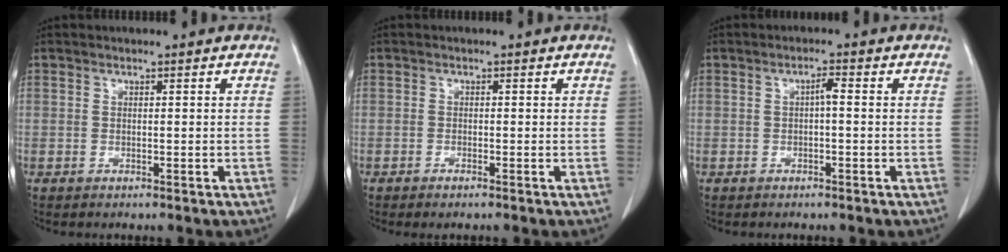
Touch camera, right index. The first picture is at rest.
{"total": 1.0, "force": [-0.7, 0.2, 0.6], "torque": [-0.012, -0.001, -0.010]}
{"total": 1.7, "force": [0.0, 0.3, 1.7], "torque": [-0.028, 0.006, 0.001]}